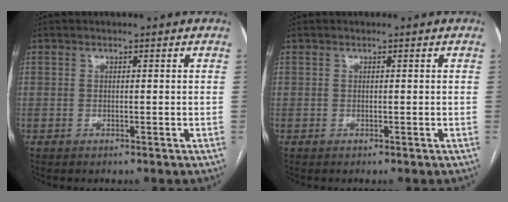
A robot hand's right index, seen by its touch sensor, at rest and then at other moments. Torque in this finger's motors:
{"motor_torque": [0.00, 0.00, 0.00, 0.00]}